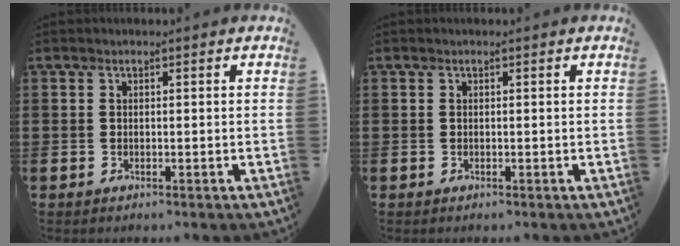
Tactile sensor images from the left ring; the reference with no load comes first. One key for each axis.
{"total": 0.0}